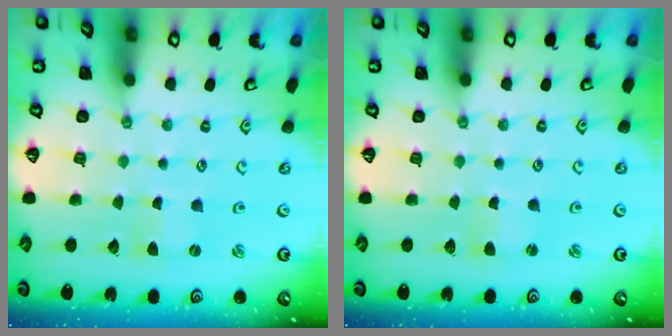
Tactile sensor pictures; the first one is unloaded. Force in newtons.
{"total": 1.3, "press": 1.2, "slide": 0.2}